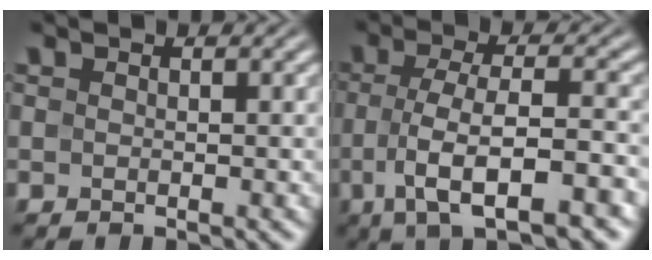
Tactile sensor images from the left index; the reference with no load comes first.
{"total": 7.9, "force": [-3.0, 2.1, 7.0], "torque": [-0.126, -0.001, -0.055]}